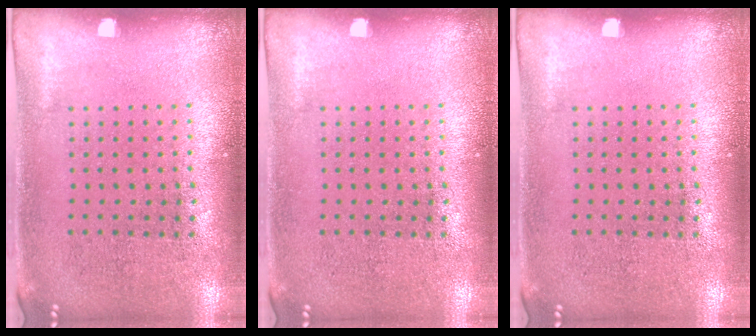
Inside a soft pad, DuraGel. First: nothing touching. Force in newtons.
{"total": 0.0}
{"total": 0.0}